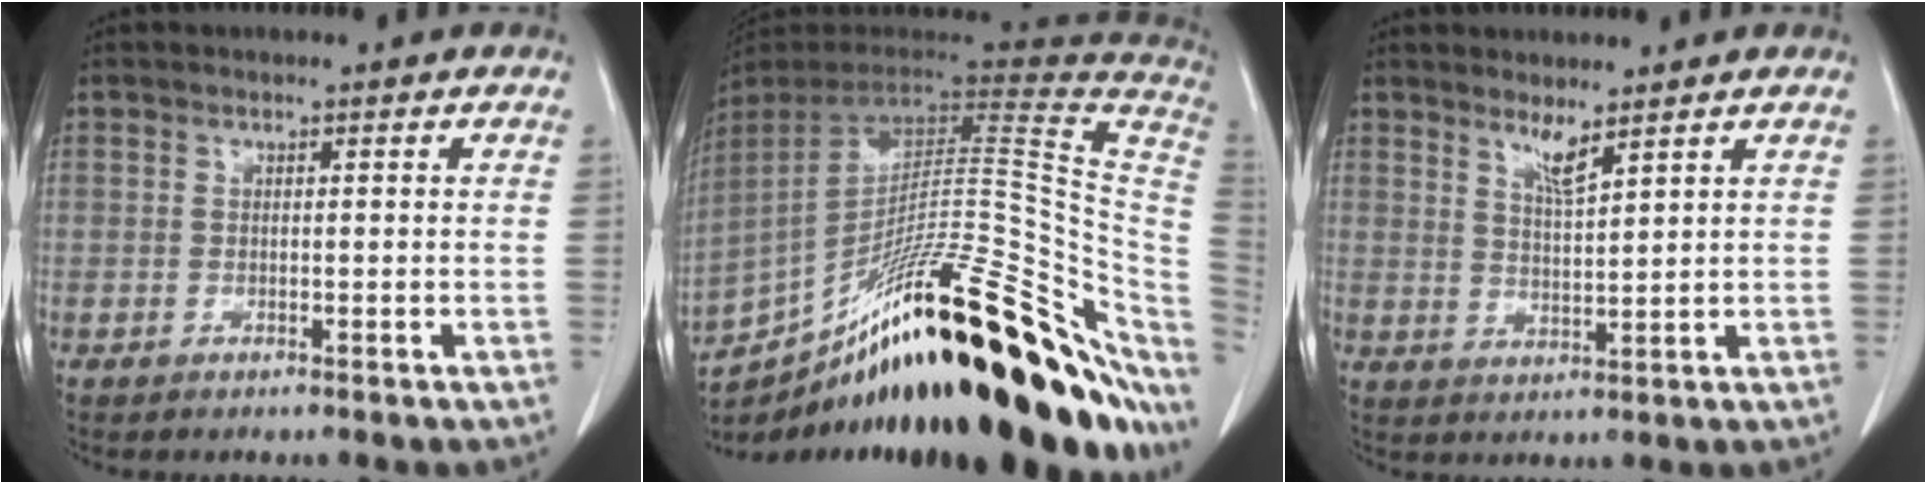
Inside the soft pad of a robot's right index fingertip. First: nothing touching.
{"total": 41.2, "force": [-21.8, 10.7, 33.2], "torque": [-0.450, -0.018, -0.318]}
{"total": 2.8, "force": [2.3, -0.5, 1.6], "torque": [-0.030, -0.017, 0.047]}